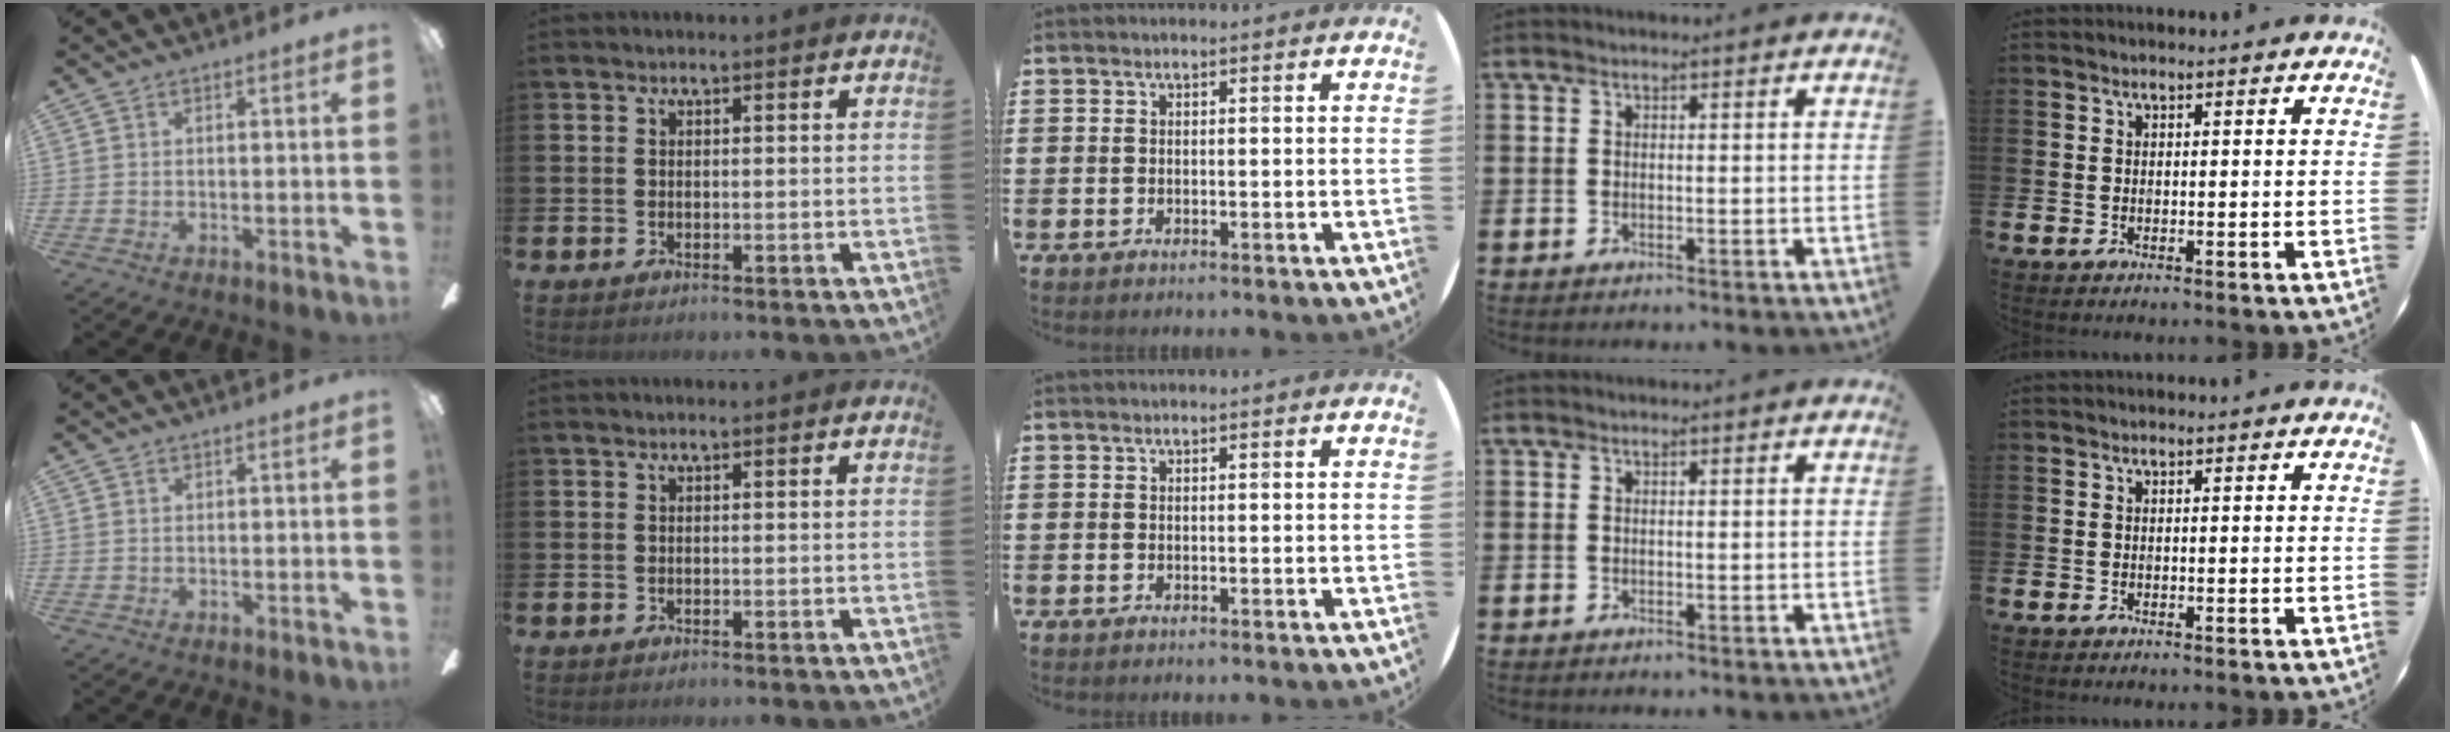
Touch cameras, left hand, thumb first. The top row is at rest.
{}